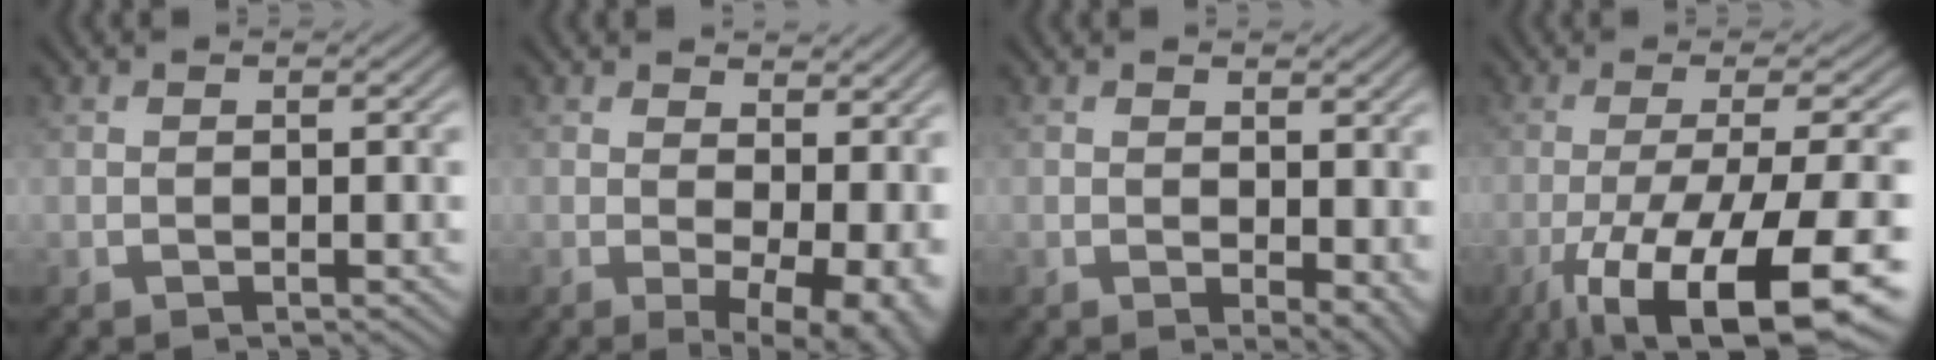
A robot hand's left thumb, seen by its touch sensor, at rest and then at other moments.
{"total": 8.0, "force": [1.0, 3.7, 7.0], "torque": [-0.090, -0.011, 0.024]}
{"total": 4.5, "force": [0.2, 2.6, 3.7], "torque": [-0.050, -0.014, 0.012]}
{"total": 15.6, "force": [-7.5, 4.0, 13.1], "torque": [-0.207, -0.013, -0.112]}